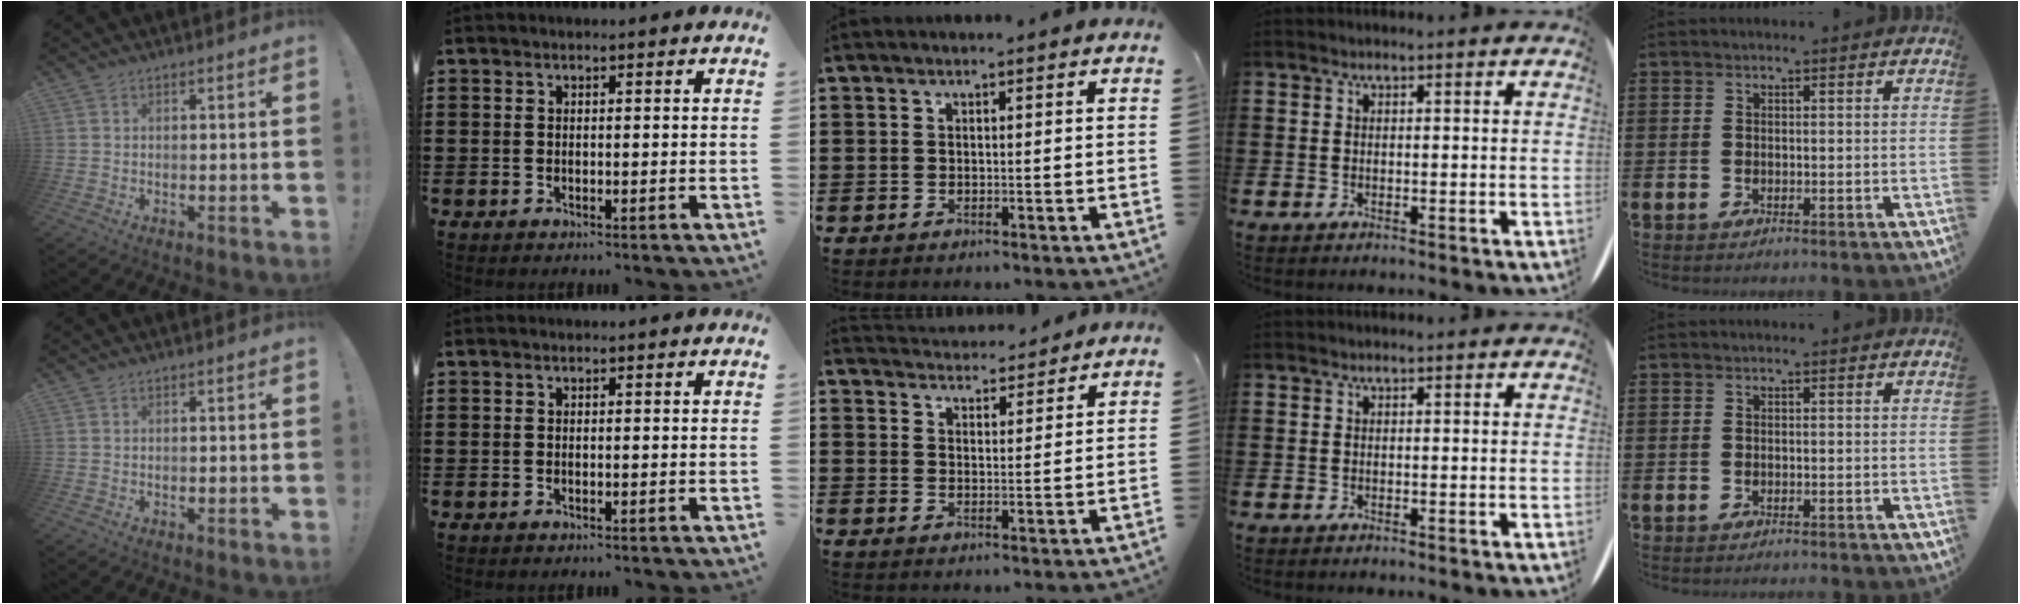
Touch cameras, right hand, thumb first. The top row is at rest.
{"middle": {"total": 3.5, "force": [3.5, 0.4, -0.3], "torque": [-0.005, -0.016, 0.065]}}